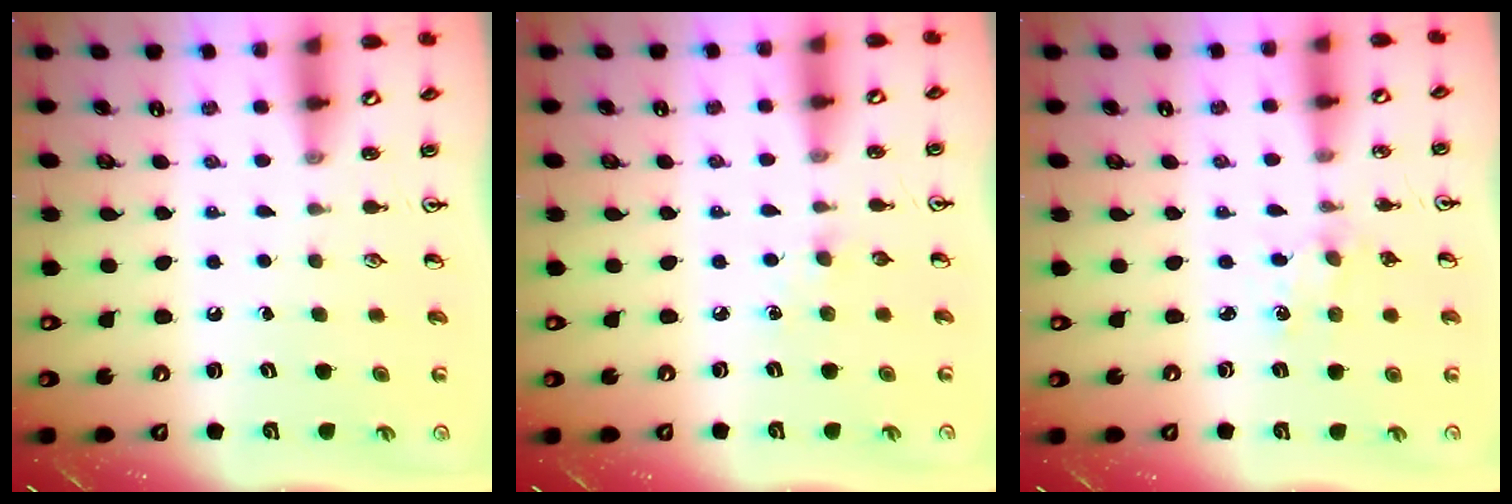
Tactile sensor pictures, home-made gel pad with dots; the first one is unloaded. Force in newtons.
{"total": 3.6, "press": 3.6, "slide": 0.5}
{"total": 2.0, "press": 2.0, "slide": 0.3}